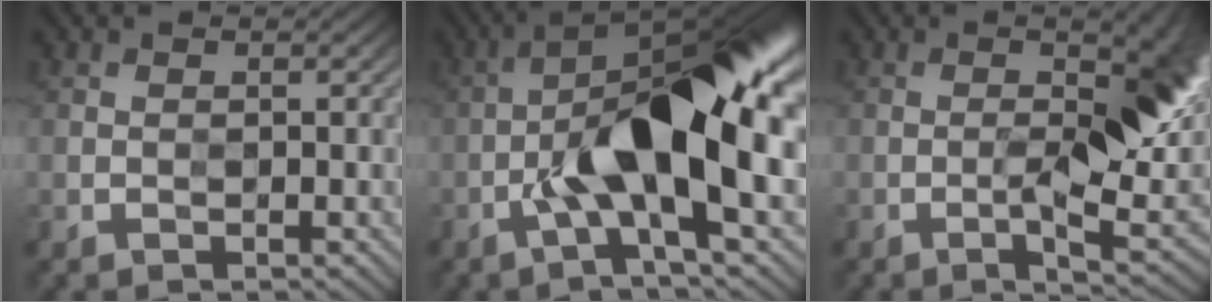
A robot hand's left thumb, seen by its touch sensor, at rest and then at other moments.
{"total": 14.1, "force": [-2.5, 4.6, 13.1], "torque": [-0.222, 0.020, -0.040]}
{"total": 11.2, "force": [-0.3, 3.0, 10.8], "torque": [-0.134, 0.003, 0.002]}